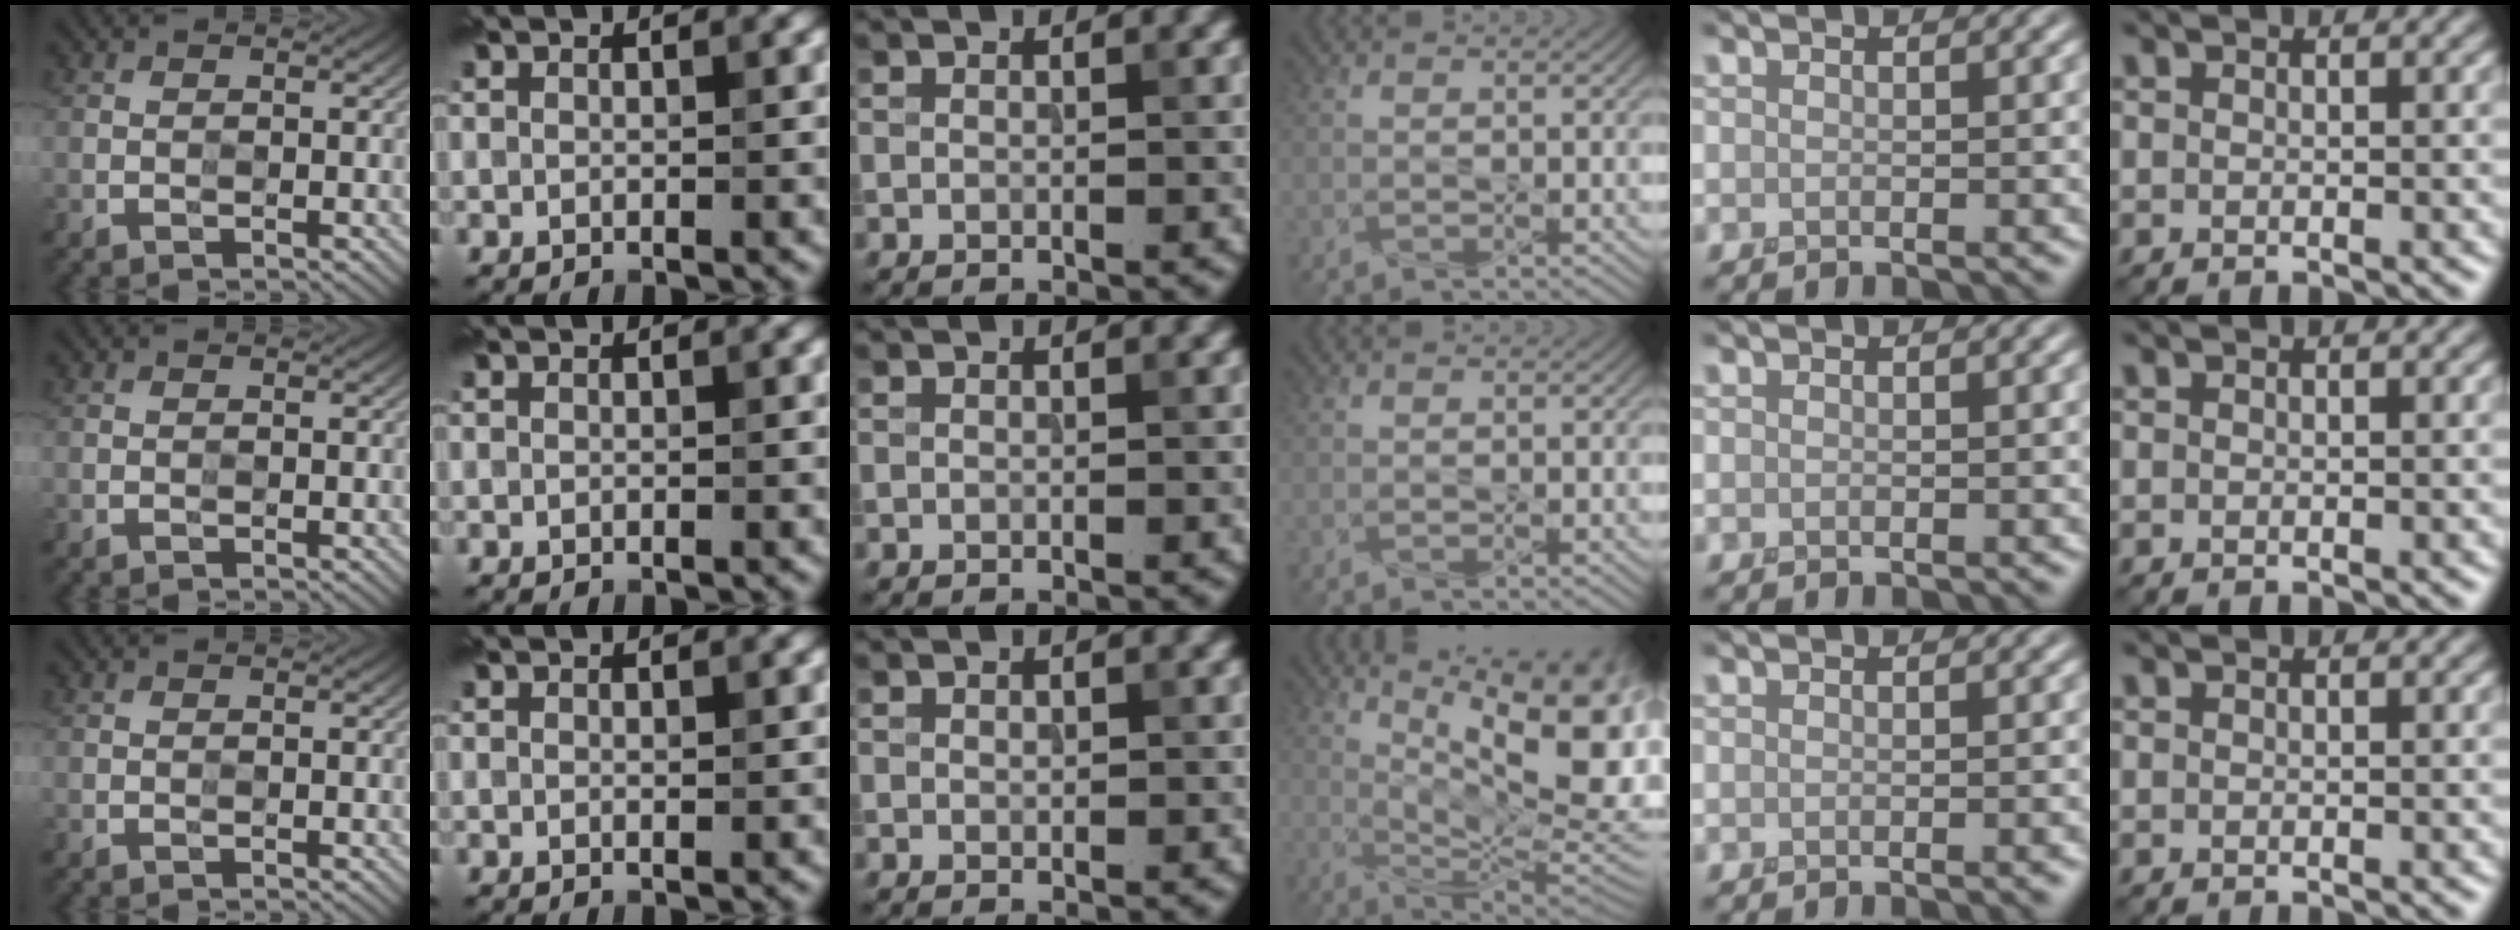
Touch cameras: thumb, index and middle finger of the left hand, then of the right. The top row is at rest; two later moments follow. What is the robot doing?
{"motion": "press", "object": "syringe"}